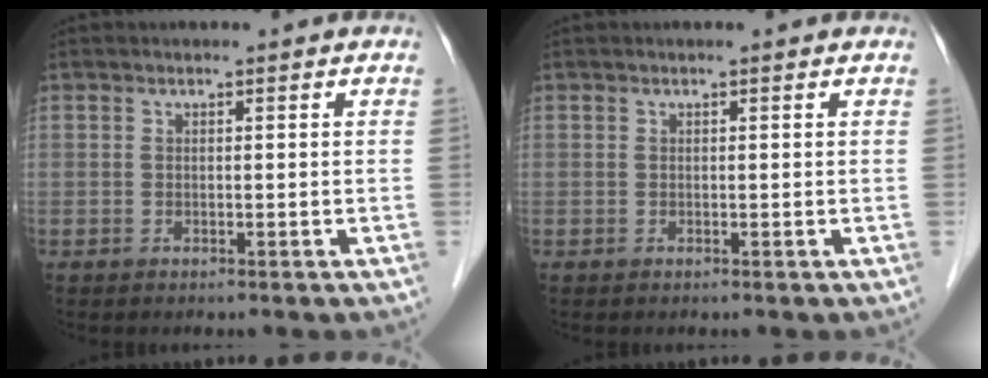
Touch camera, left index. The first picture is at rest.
{"total": 0.7, "force": [0.6, 0.1, 0.3], "torque": [-0.008, 0.011, 0.007]}